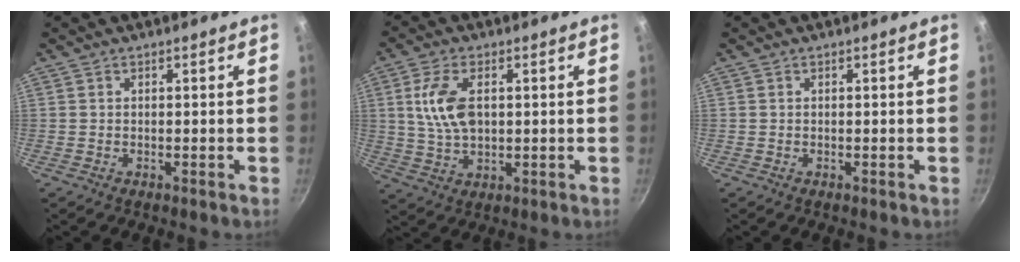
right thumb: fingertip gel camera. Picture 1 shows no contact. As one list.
[{"total": 9.3, "force": [1.7, 5.2, 7.5], "torque": [-0.137, -0.002, 0.033]}, {"total": 0.0}]